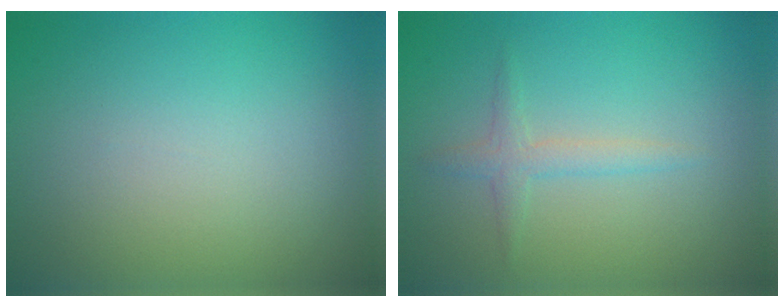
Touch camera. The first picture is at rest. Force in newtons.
{"total": 1.7, "press": 1.7, "slide": 0.0}